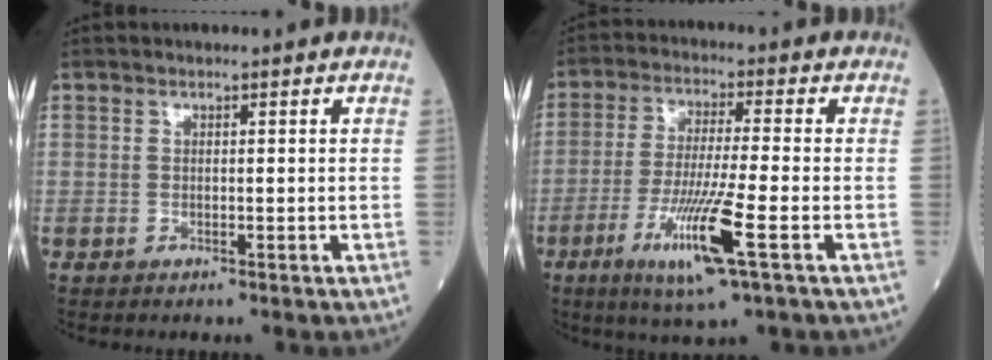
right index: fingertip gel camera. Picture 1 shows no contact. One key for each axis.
{"total": 11.0, "fx": -4.4, "fy": -0.2, "fz": 10.1, "tx": -0.199, "ty": -0.024, "tz": -0.082}